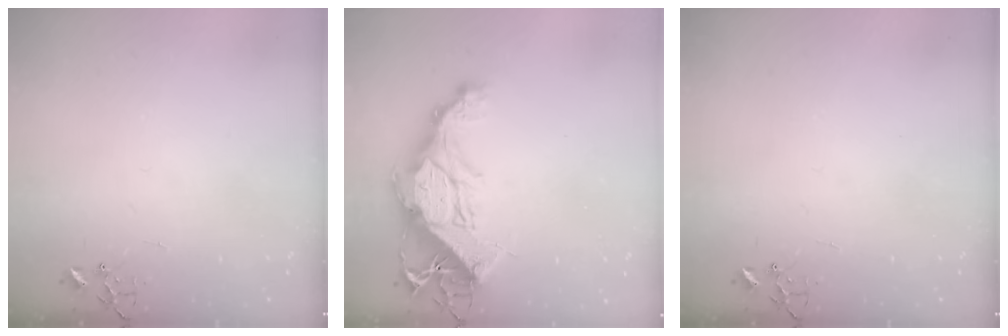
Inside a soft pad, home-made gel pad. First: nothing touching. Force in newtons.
{"total": 17.8, "press": 17.8, "slide": 1.8}
{"total": 0.0}